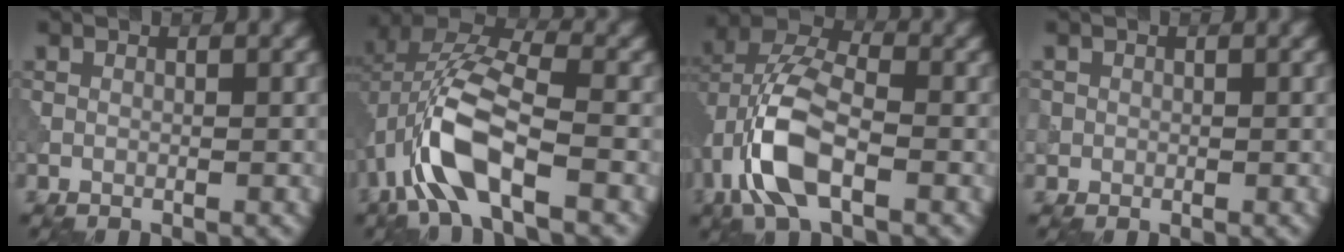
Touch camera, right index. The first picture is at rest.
{"total": 8.8, "force": [-3.0, 3.6, 7.4], "torque": [-0.163, 0.014, -0.064]}
{"total": 7.9, "force": [-2.7, 4.0, 6.3], "torque": [-0.139, 0.011, -0.059]}
{"total": 0.8, "force": [0.0, 0.8, -0.1], "torque": [0.010, -0.004, -0.002]}